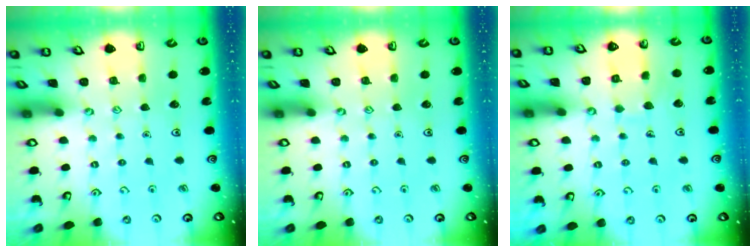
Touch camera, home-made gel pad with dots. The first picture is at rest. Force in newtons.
{"total": 0.0}
{"total": 6.1, "press": 6.1, "slide": 0.3}